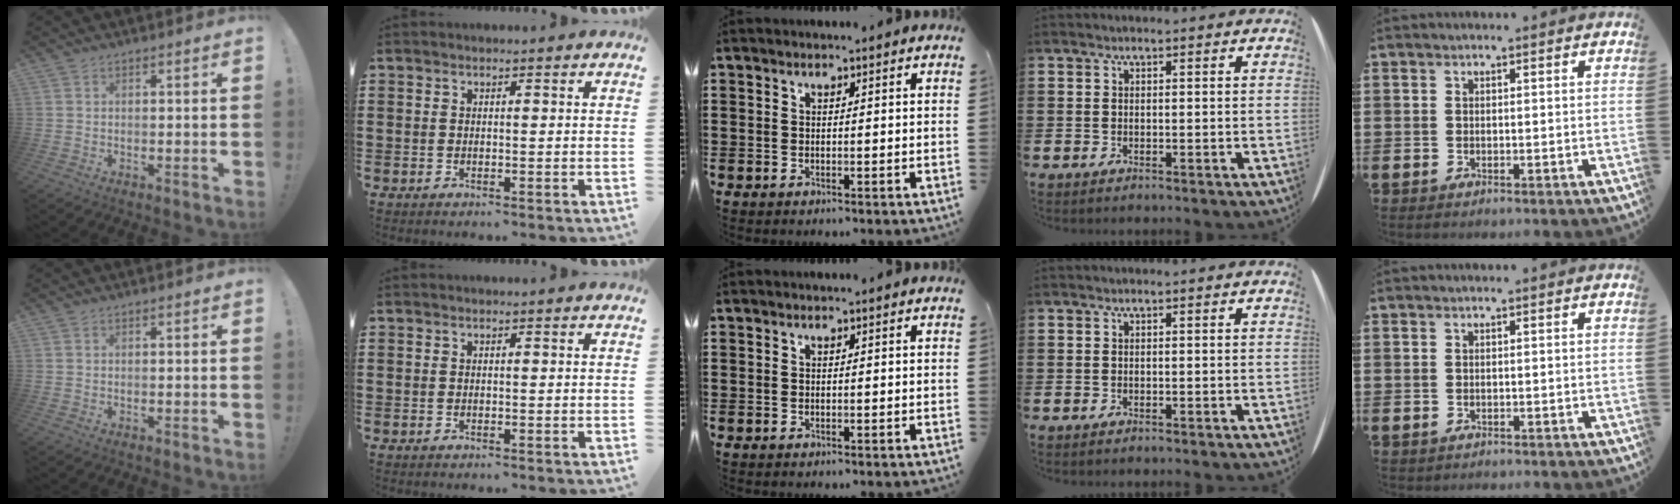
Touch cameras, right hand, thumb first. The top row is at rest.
{}